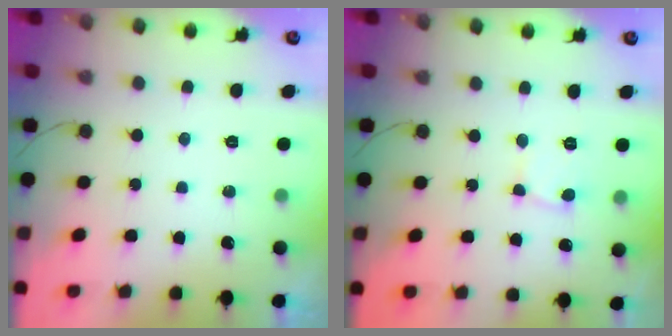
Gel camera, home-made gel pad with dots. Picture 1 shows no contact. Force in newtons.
{"total": 2.4, "press": 2.4, "slide": 0.1}